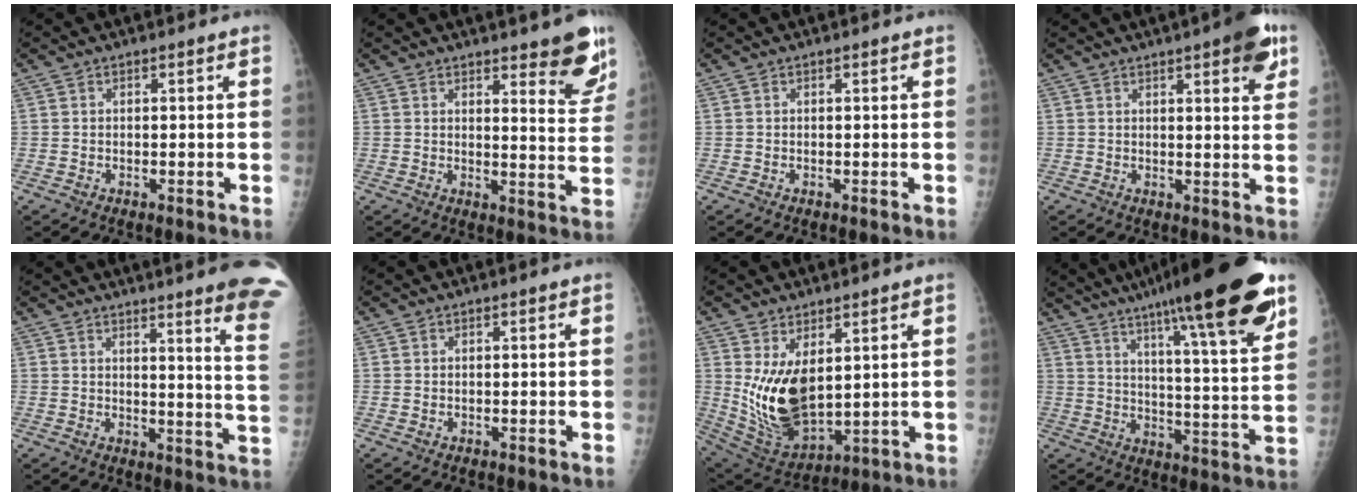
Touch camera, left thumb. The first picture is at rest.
{"total": 9.6, "force": [6.5, 2.3, 6.7], "torque": [-0.052, -0.044, 0.080]}
{"total": 0.0}
{"total": 8.1, "force": [4.4, 1.9, 6.6], "torque": [-0.070, -0.014, 0.051]}
{"total": 16.8, "force": [12.9, -0.3, 10.8], "torque": [-0.115, -0.098, 0.140]}
{"total": 0.7, "force": [0.3, 0.3, 0.5], "torque": [-0.008, 0.004, 0.007]}
{"total": 13.2, "force": [3.5, 7.1, 10.6], "torque": [-0.178, -0.034, 0.092]}
{"total": 25.4, "force": [16.4, 3.2, 19.2], "torque": [-0.276, -0.047, 0.243]}